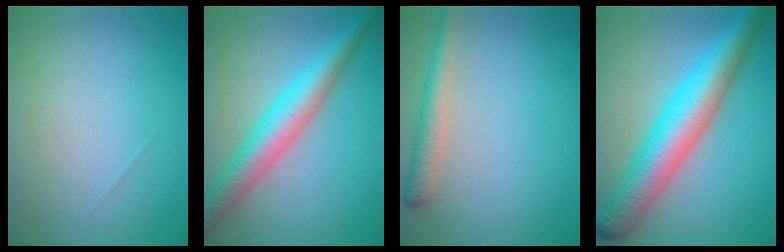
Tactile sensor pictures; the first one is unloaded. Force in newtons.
{"total": 5.9, "press": 5.9, "slide": 0.1}
{"total": 3.0, "press": 3.0, "slide": 0.2}
{"total": 8.5, "press": 8.5, "slide": 0.1}